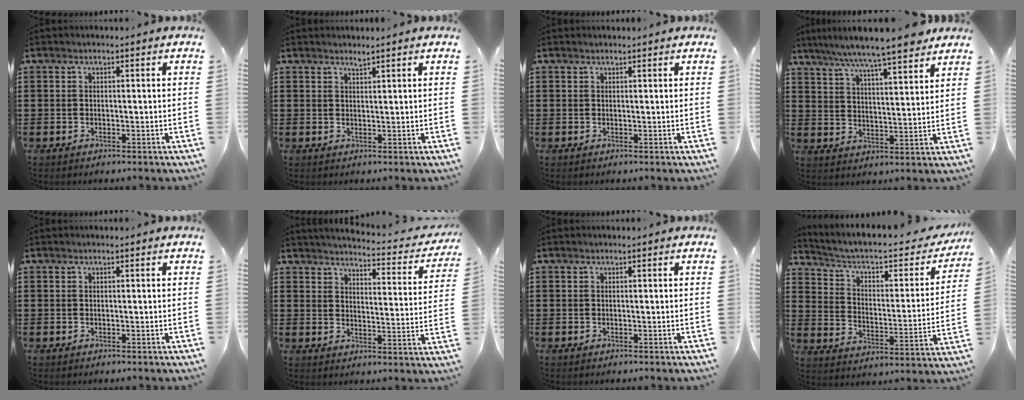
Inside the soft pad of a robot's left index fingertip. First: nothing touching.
{"total": 1.1, "force": [1.1, 0.0, 0.3], "torque": [-0.008, -0.003, 0.021]}
{"total": 0.6, "force": [0.5, 0.1, 0.0], "torque": [-0.001, 0.001, 0.011]}
{"total": 7.2, "force": [6.4, -0.1, 3.4], "torque": [-0.088, -0.030, 0.110]}
{"total": 0.0}
{"total": 3.1, "force": [3.1, 0.0, 0.7], "torque": [-0.025, -0.030, 0.044]}
{"total": 0.0}
{"total": 5.2, "force": [3.9, 1.8, 3.0], "torque": [-0.079, -0.028, 0.057]}